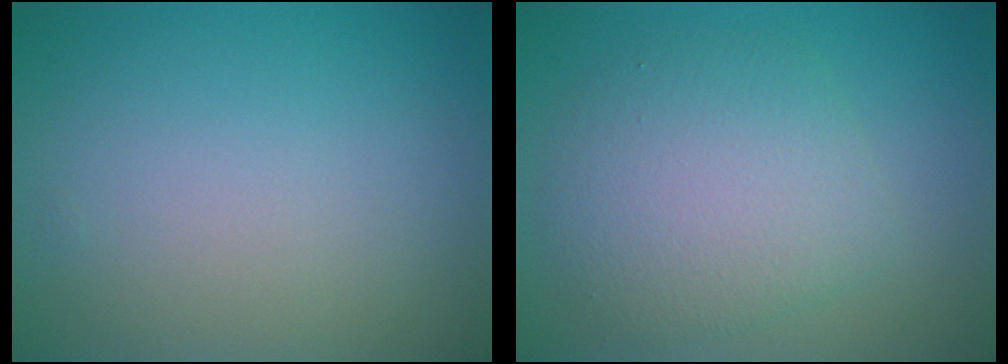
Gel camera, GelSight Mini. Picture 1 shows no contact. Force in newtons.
{"total": 5.2, "press": 5.2, "slide": 0.1}